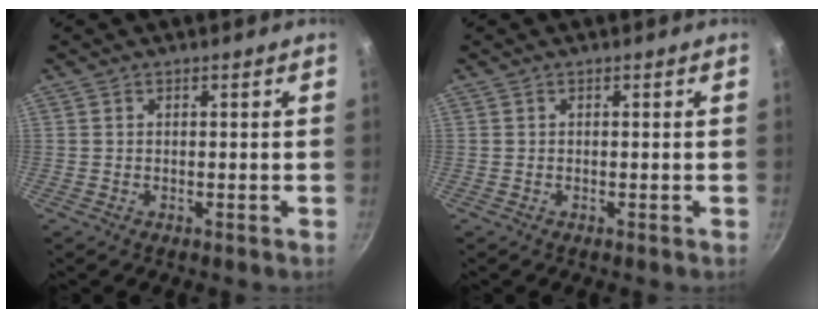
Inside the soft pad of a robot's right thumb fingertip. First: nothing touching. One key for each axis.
{"total": 0.0}